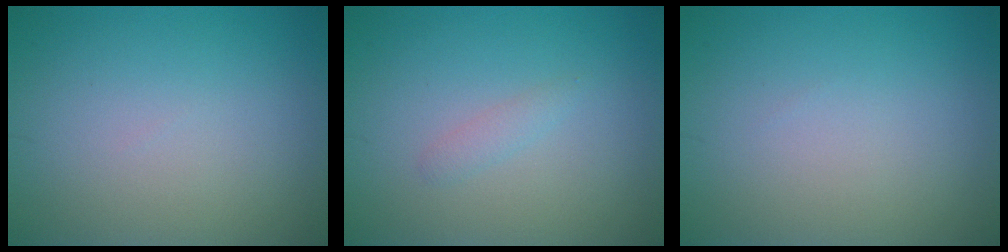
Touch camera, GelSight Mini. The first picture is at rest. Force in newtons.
{"total": 0.9, "press": 0.9, "slide": 0.0}
{"total": 0.0}